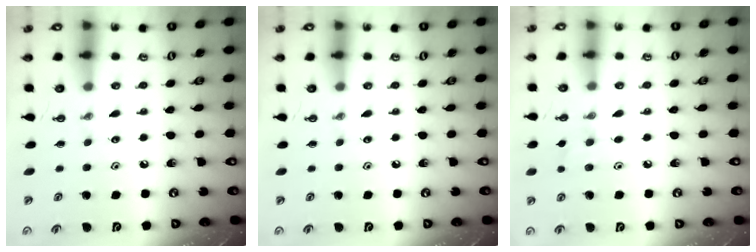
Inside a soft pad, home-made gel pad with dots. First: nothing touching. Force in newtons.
{"total": 0.0}
{"total": 6.8, "press": 6.8, "slide": 1.0}